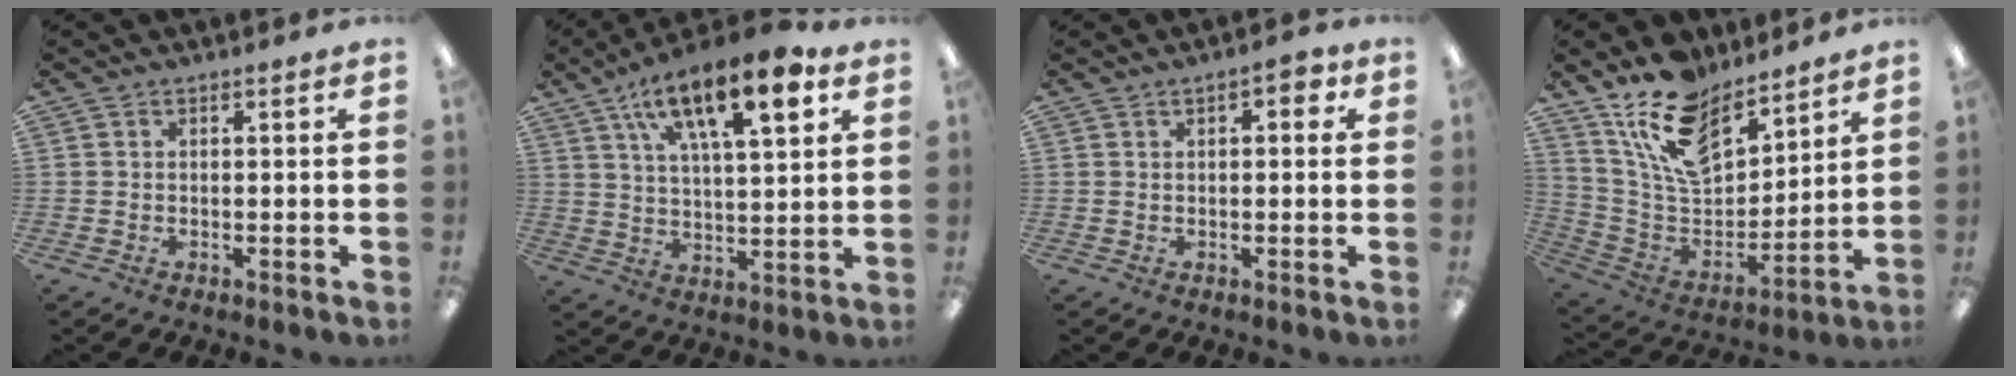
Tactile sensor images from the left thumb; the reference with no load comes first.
{"total": 17.2, "force": [9.4, 6.1, 13.1], "torque": [-0.204, -0.038, 0.151]}
{"total": 3.7, "force": [1.3, 1.8, 3.0], "torque": [-0.037, 0.001, 0.015]}
{"total": 16.8, "force": [12.8, 7.9, 7.6], "torque": [-0.154, -0.072, 0.236]}